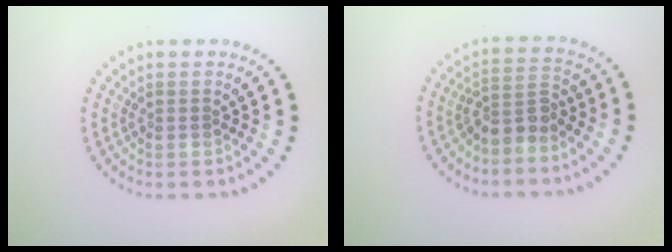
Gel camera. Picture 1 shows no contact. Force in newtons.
{"total": 2.6, "press": 2.0, "slide": 1.7}